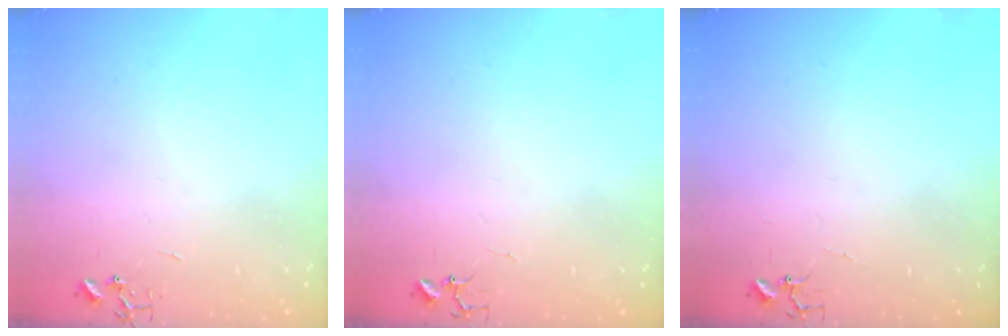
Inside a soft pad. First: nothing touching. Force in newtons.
{"total": 3.8, "press": 3.8, "slide": 0.4}
{"total": 4.0, "press": 4.0, "slide": 0.3}